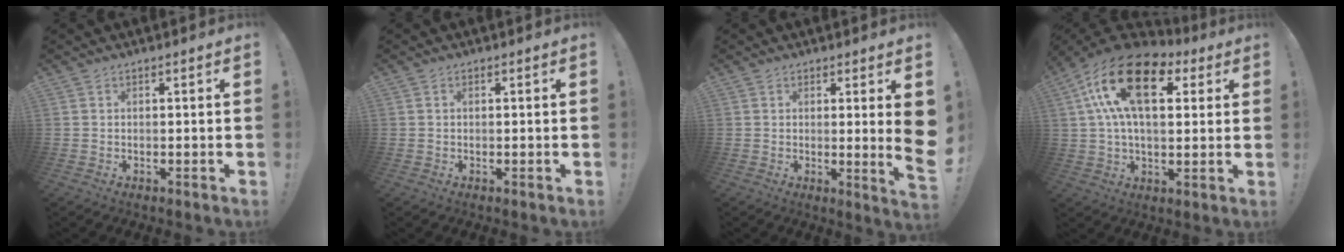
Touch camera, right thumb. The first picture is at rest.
{"total": 0.0}
{"total": 6.6, "force": [1.2, -0.6, 6.4], "torque": [-0.078, -0.032, 0.018]}
{"total": 21.7, "force": [7.3, 11.5, 16.8], "torque": [-0.302, -0.020, 0.122]}